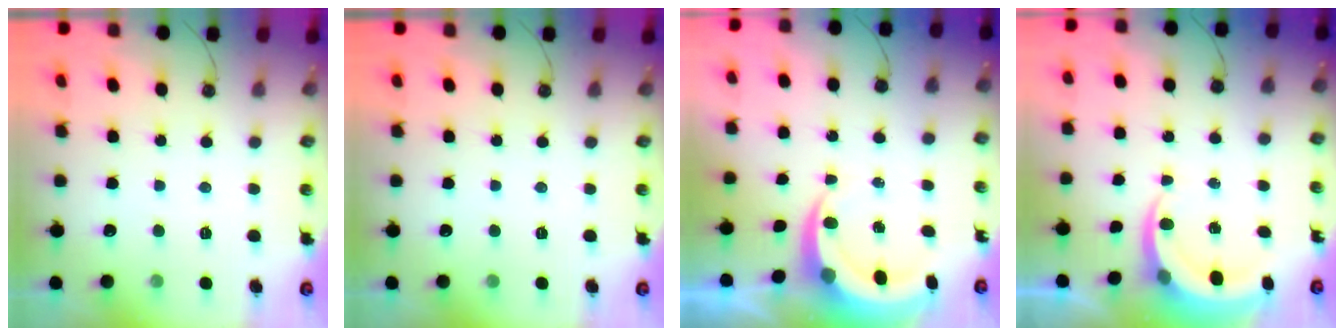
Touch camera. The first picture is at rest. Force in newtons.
{"total": 0.0}
{"total": 6.3, "press": 6.3, "slide": 0.8}
{"total": 5.8, "press": 5.8, "slide": 0.7}